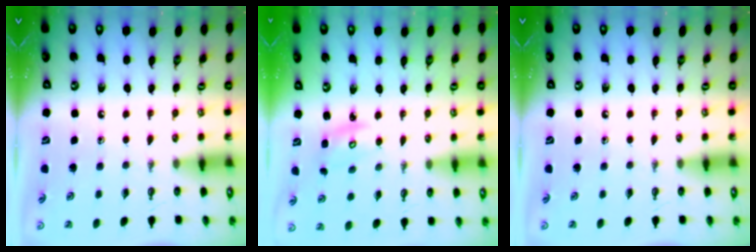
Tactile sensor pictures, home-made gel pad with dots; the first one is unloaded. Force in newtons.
{"total": 2.8, "press": 2.8, "slide": 0.3}
{"total": 0.0}